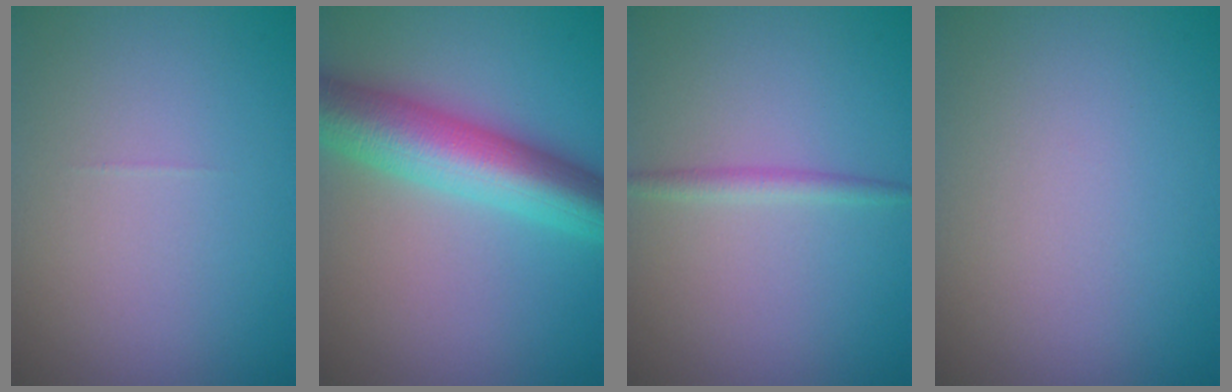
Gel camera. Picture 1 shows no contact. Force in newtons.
{"total": 8.9, "press": 8.9, "slide": 0.1}
{"total": 1.5, "press": 1.5, "slide": 0.1}
{"total": 0.0}